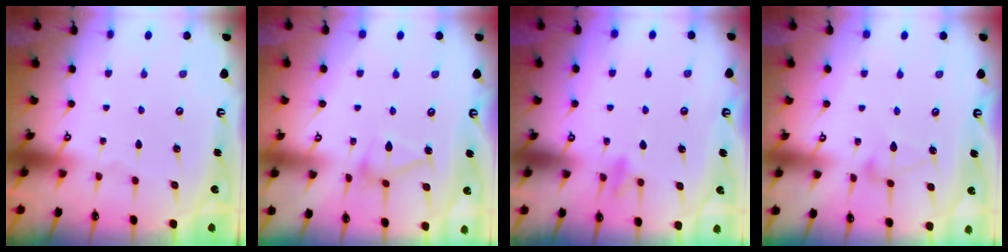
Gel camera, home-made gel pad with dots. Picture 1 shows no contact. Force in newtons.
{"total": 11.2, "press": 11.2, "slide": 0.4}
{"total": 7.2, "press": 7.2, "slide": 1.0}
{"total": 5.9, "press": 5.9, "slide": 0.4}